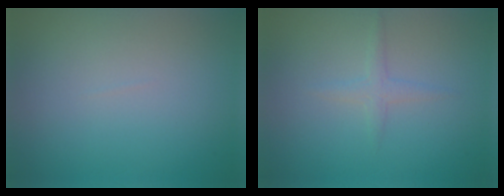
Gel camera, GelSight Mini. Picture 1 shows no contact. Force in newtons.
{"total": 1.3, "press": 1.3, "slide": 0.0}